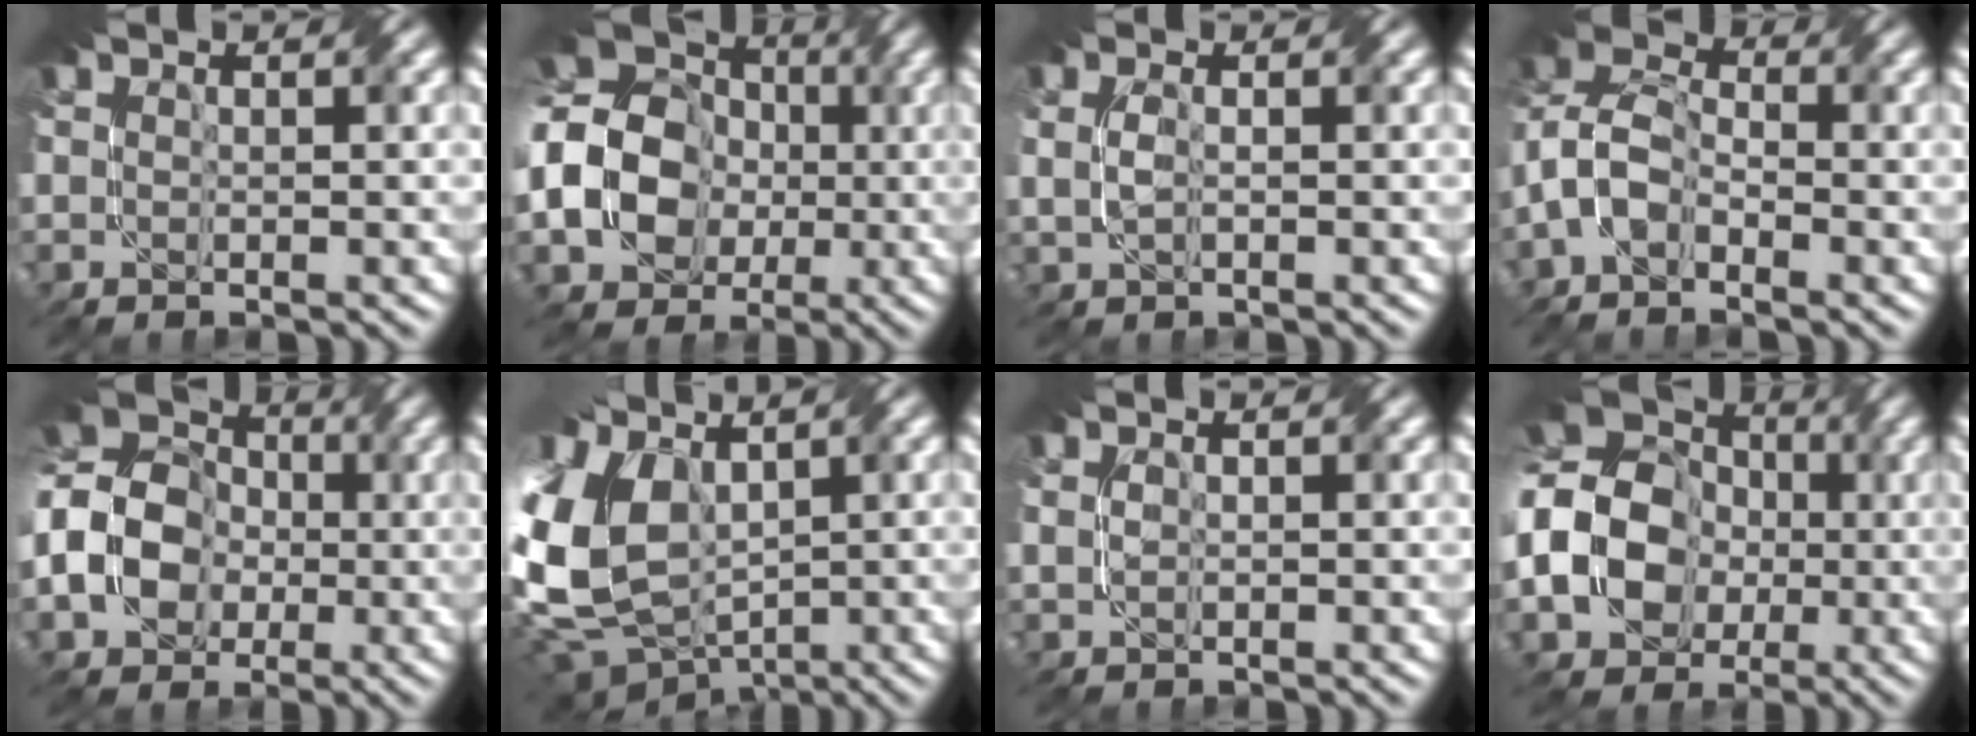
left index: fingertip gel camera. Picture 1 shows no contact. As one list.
[{"total": 13.4, "force": [-1.9, 11.1, 7.3], "torque": [-0.139, -0.007, -0.067]}, {"total": 1.4, "force": [-0.2, 0.8, 1.1], "torque": [-0.029, -0.001, -0.001]}, {"total": 4.9, "force": [-2.2, 3.0, 3.1], "torque": [-0.070, 0.011, -0.059]}, {"total": 9.5, "force": [-2.1, 7.5, 5.4], "torque": [-0.114, -0.002, -0.051]}, {"total": 13.5, "force": [0.6, 9.7, 9.3], "torque": [-0.242, -0.020, 0.020]}, {"total": 0.7, "force": [0.1, 0.5, 0.5], "torque": [-0.013, -0.001, 0.005]}, {"total": 13.0, "force": [-2.0, 10.5, 7.4], "torque": [-0.143, -0.010, -0.063]}]